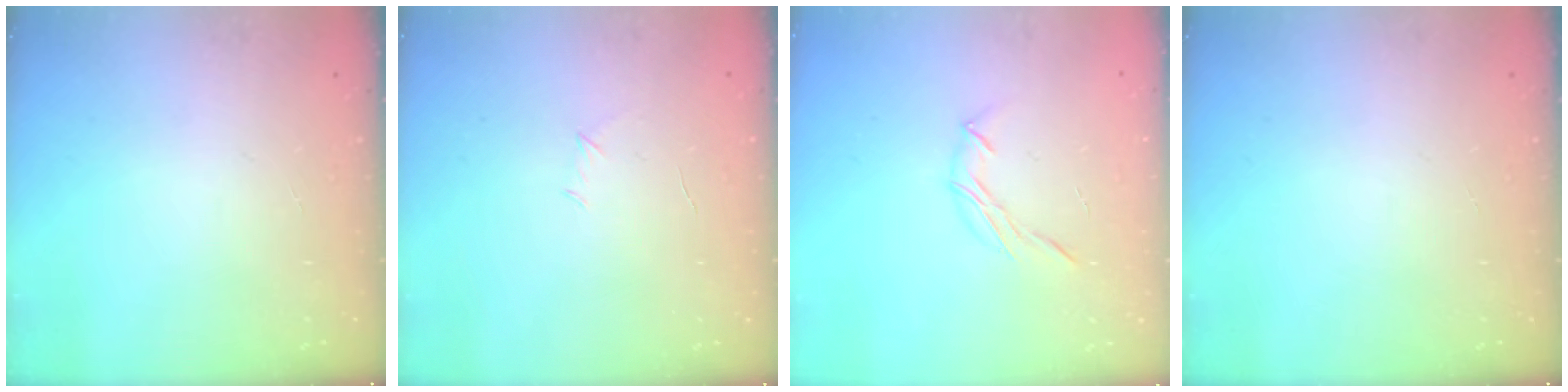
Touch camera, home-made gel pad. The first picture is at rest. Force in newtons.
{"total": 3.6, "press": 3.5, "slide": 1.0}
{"total": 5.8, "press": 5.7, "slide": 1.4}
{"total": 0.0}